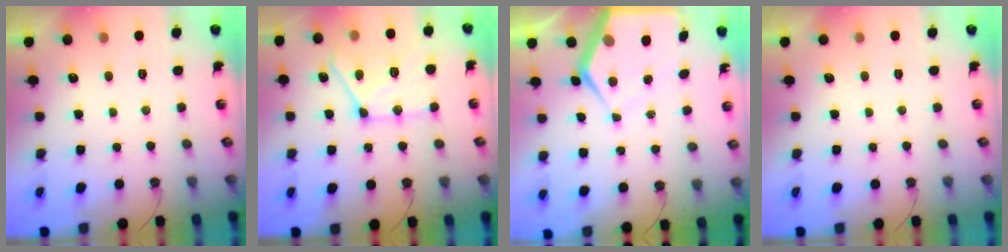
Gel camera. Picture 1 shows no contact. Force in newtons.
{"total": 18.3, "press": 18.2, "slide": 1.7}
{"total": 9.0, "press": 8.9, "slide": 0.8}
{"total": 0.0}